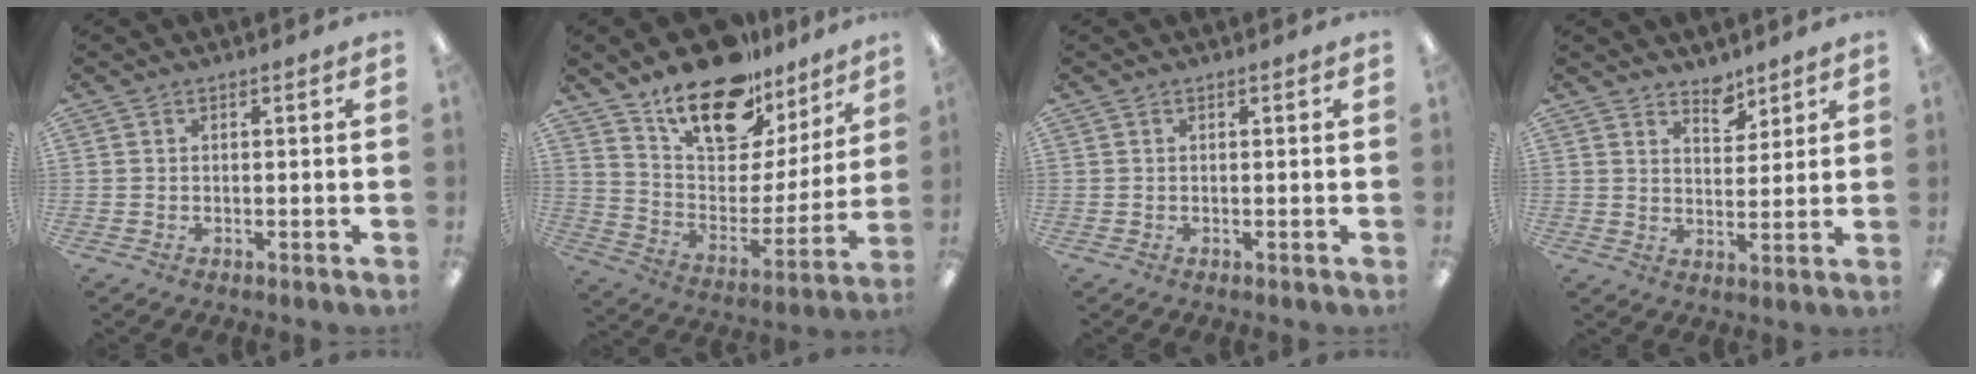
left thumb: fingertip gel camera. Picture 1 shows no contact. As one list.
[{"total": 19.1, "force": [14.5, 9.3, 8.3], "torque": [-0.140, -0.099, 0.259]}, {"total": 0.0}, {"total": 5.0, "force": [4.3, 2.3, 1.1], "torque": [0.000, -0.031, 0.076]}]